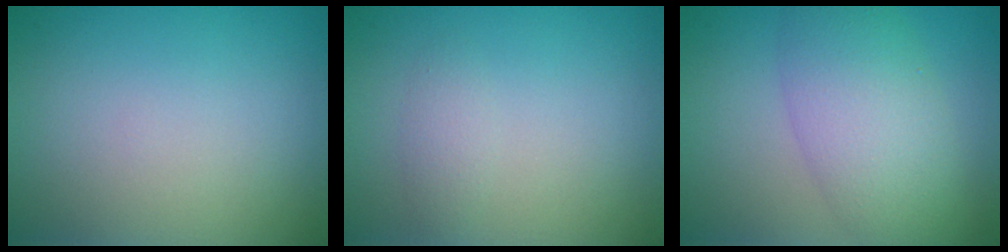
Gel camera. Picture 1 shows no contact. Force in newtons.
{"total": 1.1, "press": 1.1, "slide": 0.1}
{"total": 6.2, "press": 6.2, "slide": 0.1}